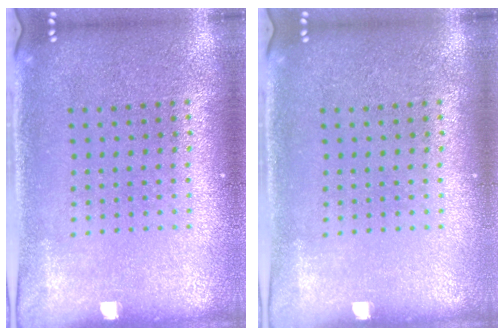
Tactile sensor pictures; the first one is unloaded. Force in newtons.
{"total": 0.0}